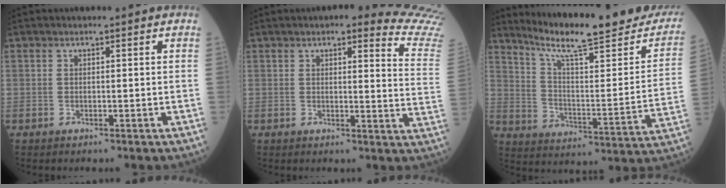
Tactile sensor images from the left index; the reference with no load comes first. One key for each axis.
{"total": 14.5, "fx": 13.6, "fy": 0.8, "fz": 4.9, "tx": -0.031, "ty": -0.085, "tz": 0.114}
{"total": 24.2, "fx": 20.5, "fy": 3.0, "fz": 12.5, "tx": -0.189, "ty": -0.044, "tz": 0.281}